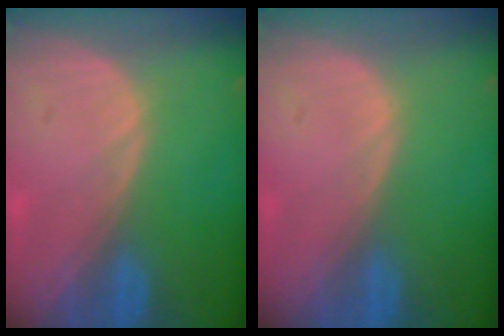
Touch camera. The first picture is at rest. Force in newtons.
{"total": 0.0}